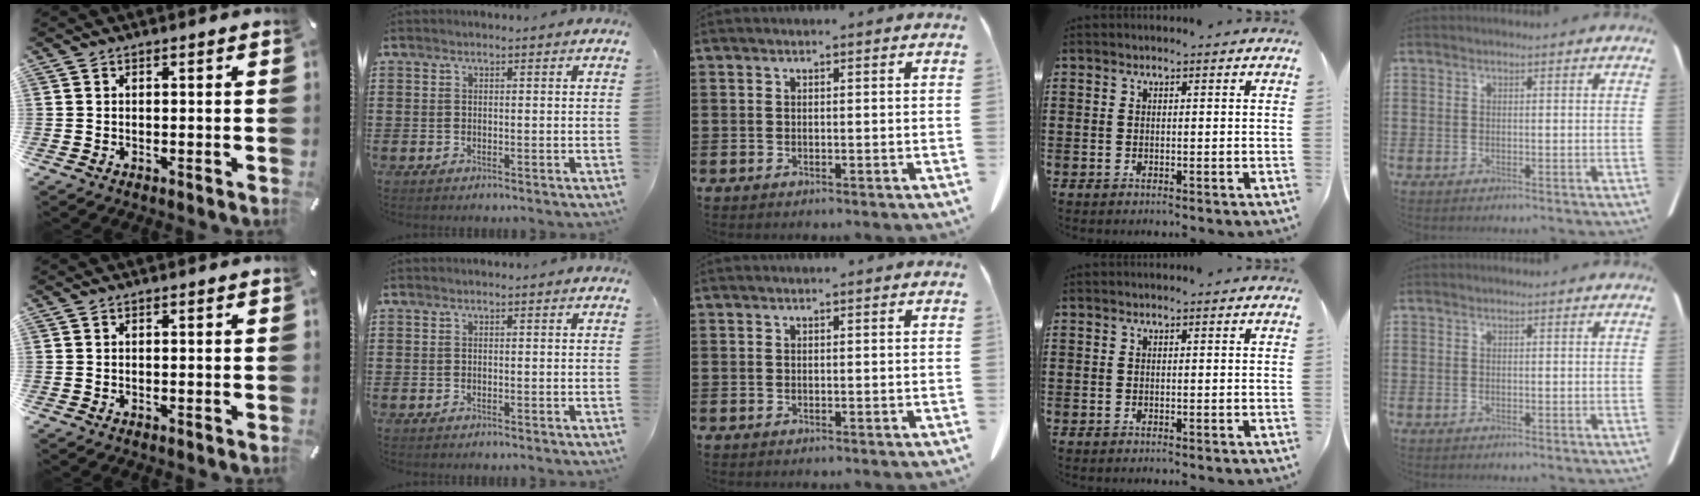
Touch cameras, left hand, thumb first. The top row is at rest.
{}